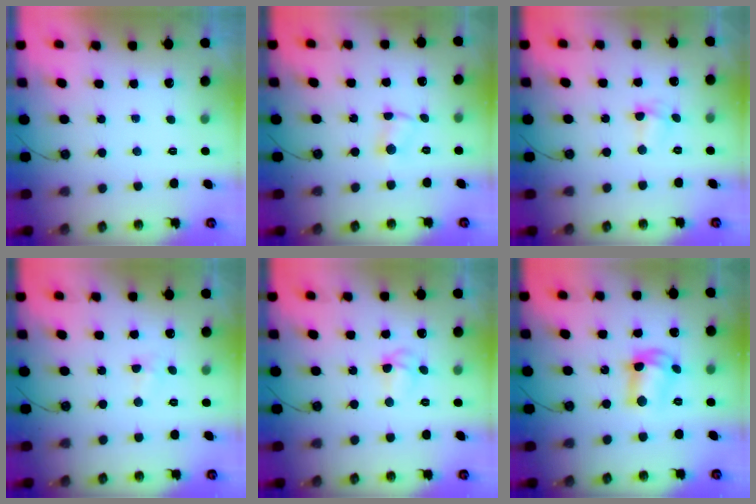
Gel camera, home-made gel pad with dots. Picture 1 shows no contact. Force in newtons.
{"total": 2.9, "press": 2.9, "slide": 0.6}
{"total": 2.5, "press": 2.4, "slide": 0.5}
{"total": 2.4, "press": 2.3, "slide": 0.4}
{"total": 4.5, "press": 4.5, "slide": 0.8}
{"total": 10.1, "press": 10.1, "slide": 0.5}